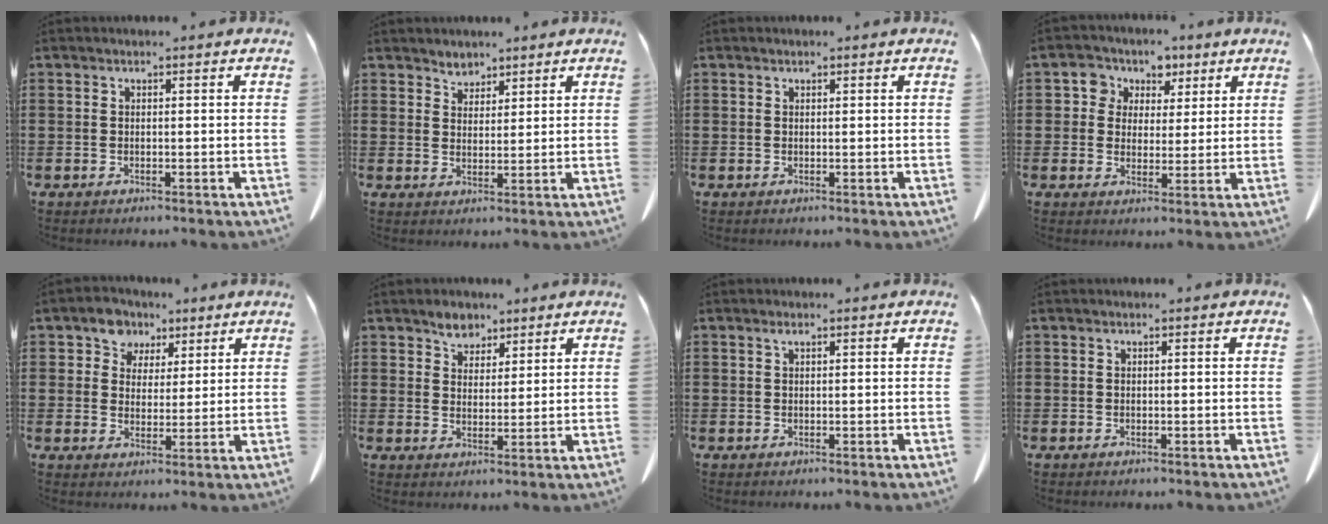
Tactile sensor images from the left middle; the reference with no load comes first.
{"total": 2.7, "force": [2.4, 1.2, 0.2], "torque": [-0.012, 0.002, 0.047]}
{"total": 0.0}
{"total": 5.3, "force": [2.3, 4.7, 0.7], "torque": [-0.046, 0.013, 0.038]}
{"total": 5.5, "force": [3.5, 4.1, 0.8], "torque": [-0.036, 0.001, 0.062]}
{"total": 4.1, "force": [3.3, 2.3, 1.0], "torque": [-0.022, 0.002, 0.061]}
{"total": 0.8, "force": [0.4, 0.2, 0.6], "torque": [-0.014, 0.001, 0.007]}
{"total": 0.0}